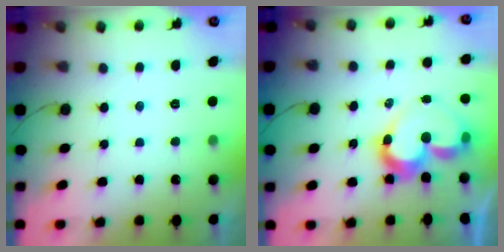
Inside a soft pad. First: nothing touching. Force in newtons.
{"total": 11.4, "press": 11.3, "slide": 1.1}